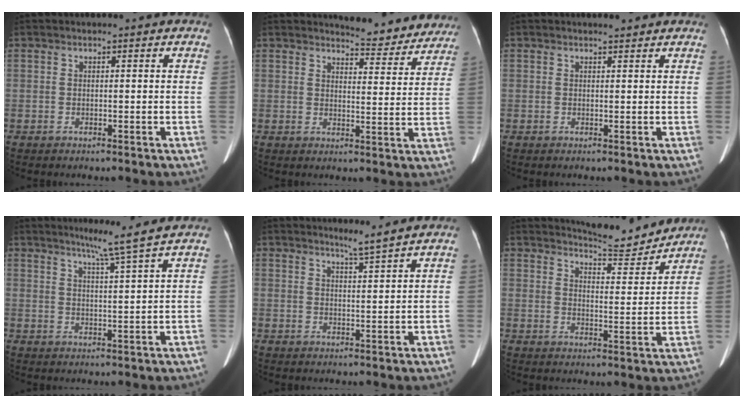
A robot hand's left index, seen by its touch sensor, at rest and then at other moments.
{"total": 9.7, "force": [9.4, 2.0, 1.6], "torque": [-0.006, -0.020, 0.099]}
{"total": 1.3, "force": [1.2, 0.3, 0.5], "torque": [-0.014, 0.003, 0.018]}
{"total": 5.3, "force": [4.0, -2.0, 2.9], "torque": [-0.047, -0.010, 0.071]}
{"total": 2.8, "force": [2.4, -1.1, 0.9], "torque": [-0.024, -0.011, 0.047]}
{"total": 8.5, "force": [8.4, 0.4, 1.0], "torque": [-0.023, -0.013, 0.115]}